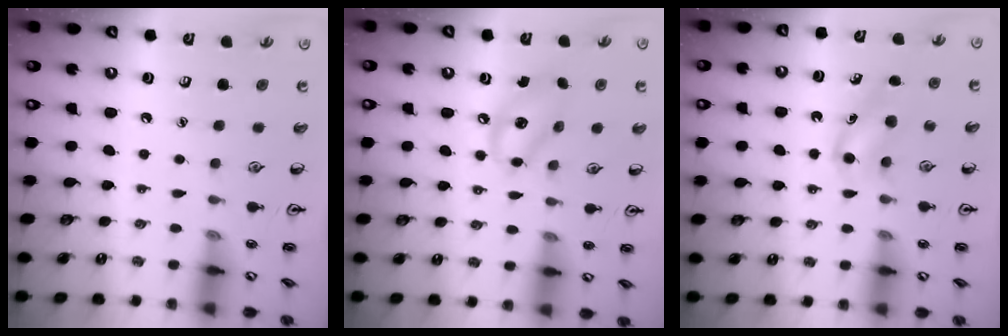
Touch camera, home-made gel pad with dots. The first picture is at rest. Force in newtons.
{"total": 8.1, "press": 8.0, "slide": 1.6}
{"total": 5.6, "press": 5.3, "slide": 1.7}